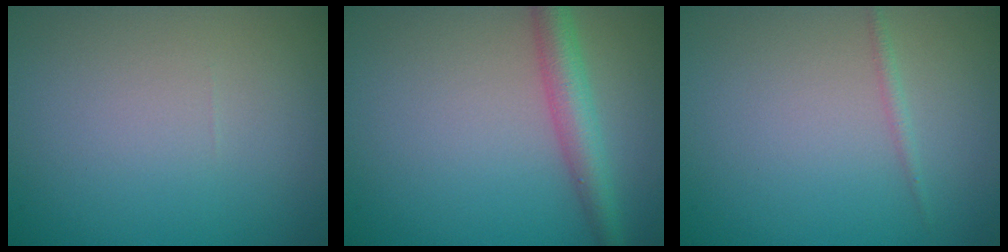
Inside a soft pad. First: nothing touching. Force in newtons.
{"total": 3.7, "press": 3.7, "slide": 0.2}
{"total": 0.7, "press": 0.7, "slide": 0.0}